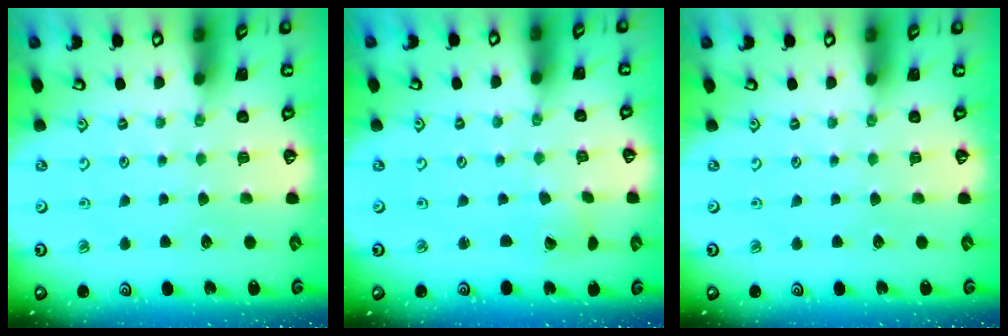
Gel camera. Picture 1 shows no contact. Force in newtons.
{"total": 1.7, "press": 1.7, "slide": 0.1}
{"total": 0.0}